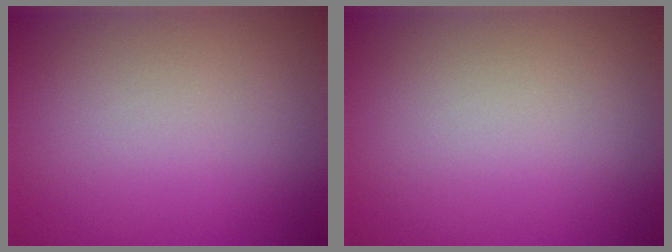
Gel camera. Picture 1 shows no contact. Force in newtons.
{"total": 0.0}